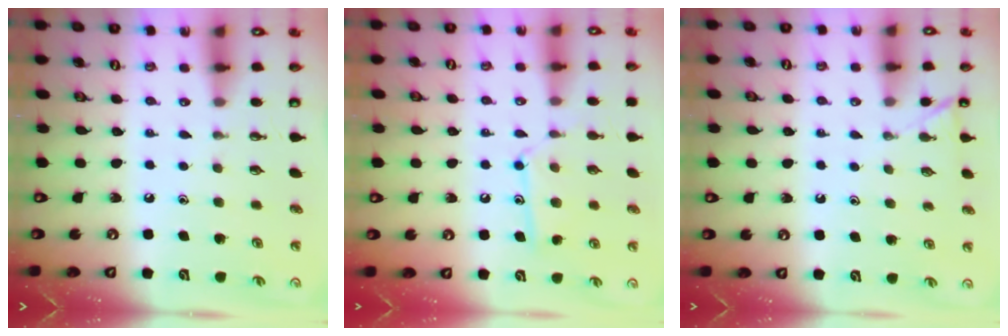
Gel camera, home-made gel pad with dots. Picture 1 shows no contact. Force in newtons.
{"total": 11.4, "press": 11.3, "slide": 0.7}
{"total": 2.1, "press": 2.1, "slide": 0.3}